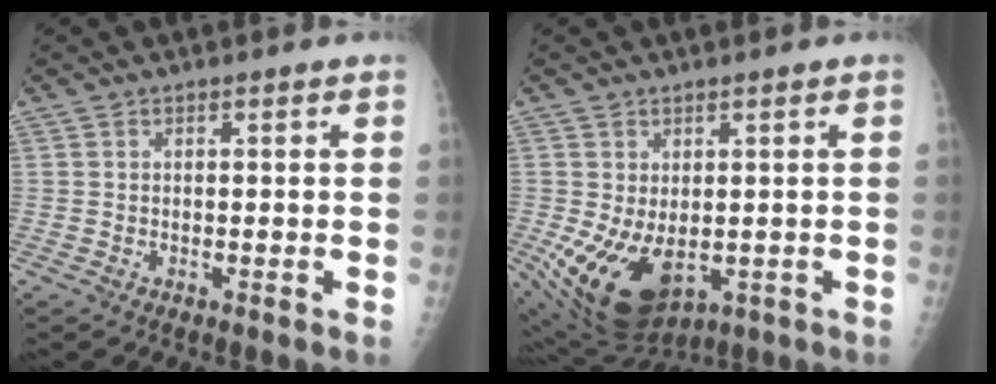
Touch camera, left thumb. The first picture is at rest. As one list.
[{"total": 13.0, "force": [-2.5, 8.0, 10.0], "torque": [-0.173, -0.012, -0.012]}]